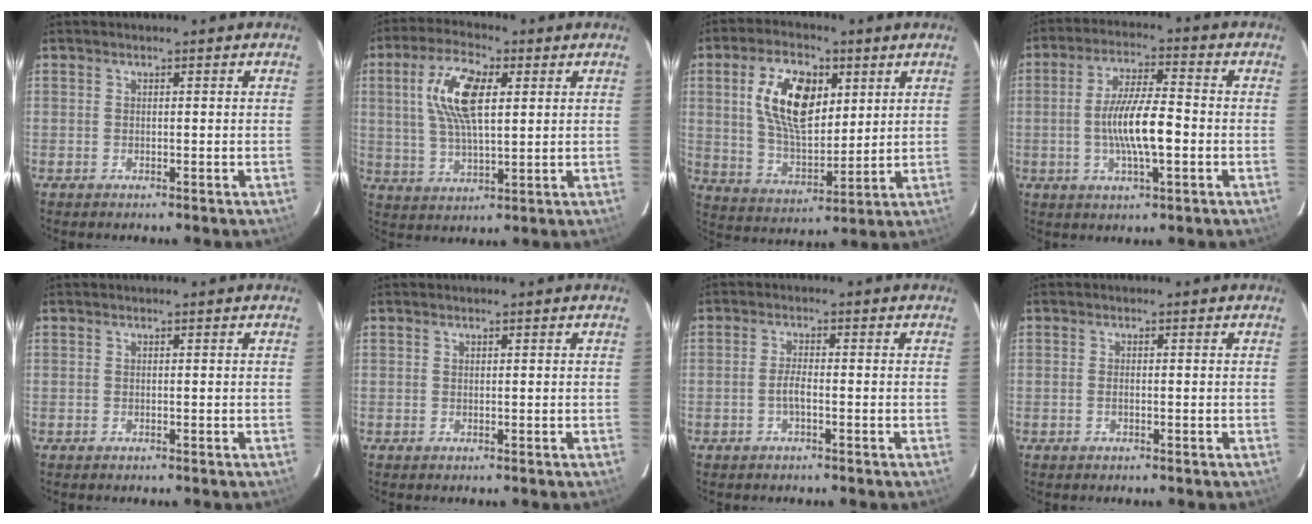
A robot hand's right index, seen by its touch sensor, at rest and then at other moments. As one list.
[{"total": 11.5, "force": [3.1, 4.5, 10.0], "torque": [-0.198, 0.015, 0.061]}, {"total": 14.9, "force": [4.9, 8.0, 11.5], "torque": [-0.204, 0.015, 0.097]}, {"total": 10.2, "force": [-1.8, 2.2, 9.8], "torque": [-0.185, 0.000, -0.032]}, {"total": 0.0}, {"total": 0.0}, {"total": 2.2, "force": [-0.9, 0.4, 2.0], "torque": [-0.041, 0.002, -0.018]}, {"total": 0.9, "force": [-0.3, 0.4, 0.8], "torque": [-0.017, 0.001, -0.006]}]